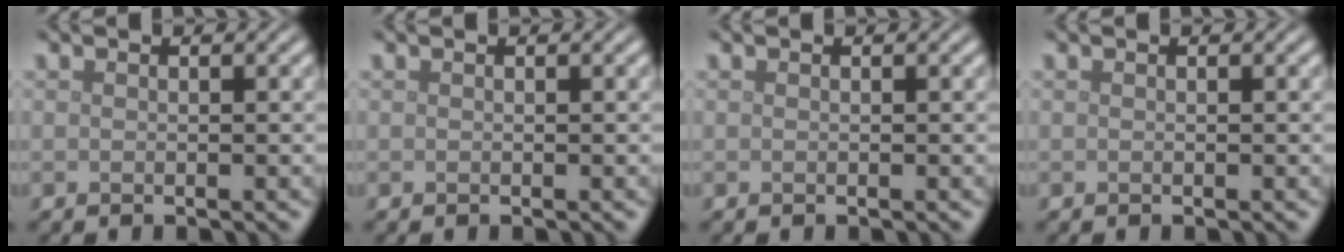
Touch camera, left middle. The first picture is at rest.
{"total": 0.0}
{"total": 0.0}
{"total": 0.0}